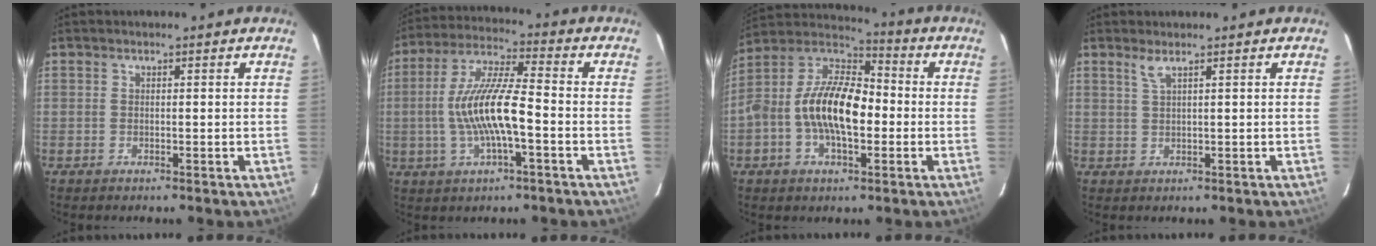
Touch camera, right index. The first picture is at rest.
{"total": 12.8, "force": [-2.5, 2.4, 12.4], "torque": [-0.249, 0.005, -0.048]}
{"total": 15.5, "force": [-2.2, 7.7, 13.3], "torque": [-0.250, 0.015, -0.049]}
{"total": 1.7, "force": [1.2, -0.3, 1.2], "torque": [-0.026, -0.002, 0.026]}